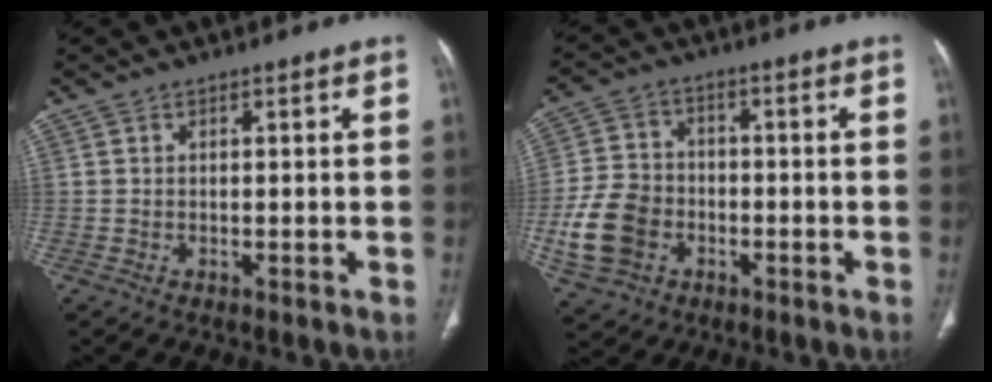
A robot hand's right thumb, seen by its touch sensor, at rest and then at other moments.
{"total": 11.1, "force": [-3.5, 8.9, 5.8], "torque": [-0.103, 0.018, -0.064]}